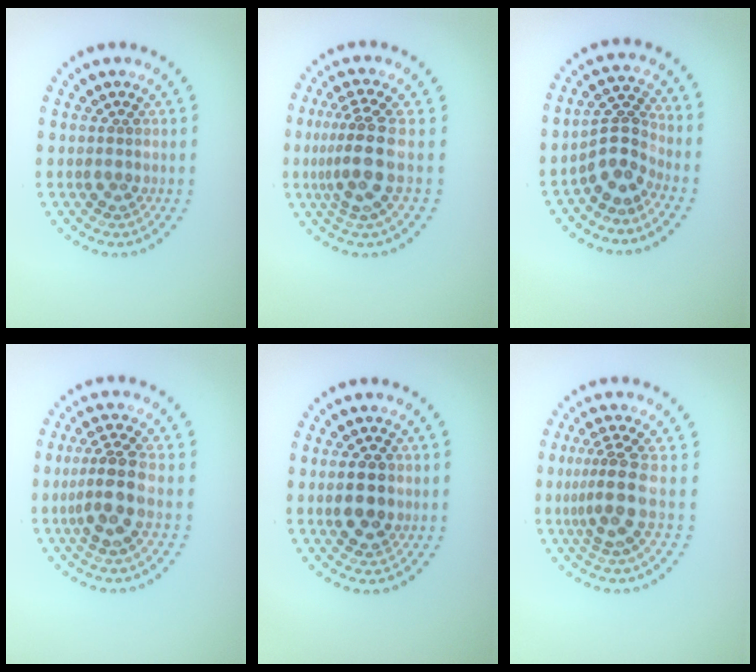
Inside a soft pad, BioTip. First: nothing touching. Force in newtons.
{"total": 3.9, "press": 3.0, "slide": 2.5}
{"total": 3.2, "press": 2.4, "slide": 2.1}
{"total": 3.8, "press": 3.5, "slide": 1.6}
{"total": 4.2, "press": 4.2, "slide": 0.2}
{"total": 3.3, "press": 2.5, "slide": 2.3}